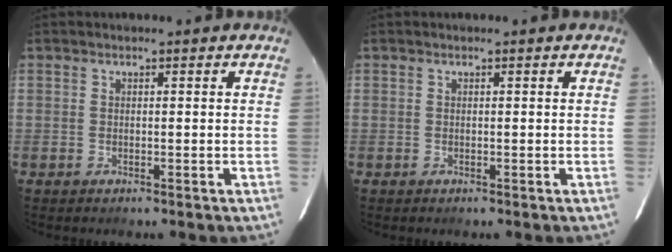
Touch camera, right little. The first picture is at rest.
{"total": 0.0}